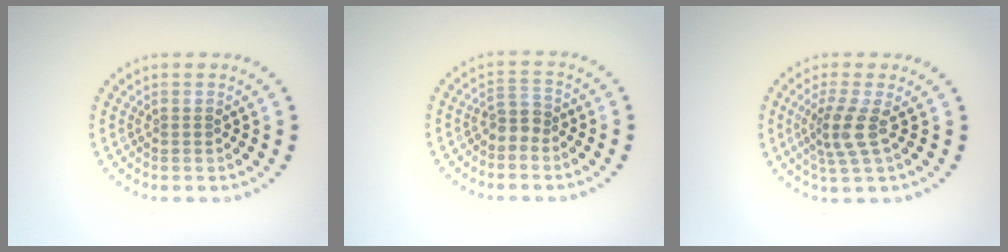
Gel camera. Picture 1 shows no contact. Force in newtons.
{"total": 1.8, "press": 1.4, "slide": 1.2}
{"total": 2.9, "press": 2.2, "slide": 1.8}